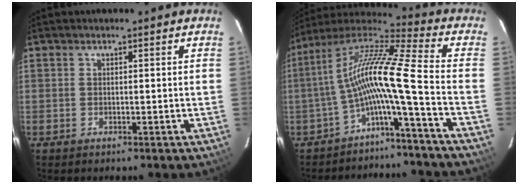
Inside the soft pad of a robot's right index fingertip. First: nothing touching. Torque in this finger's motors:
{"motor_torque": [1.42, -0.72, 1.05, 0.21]}